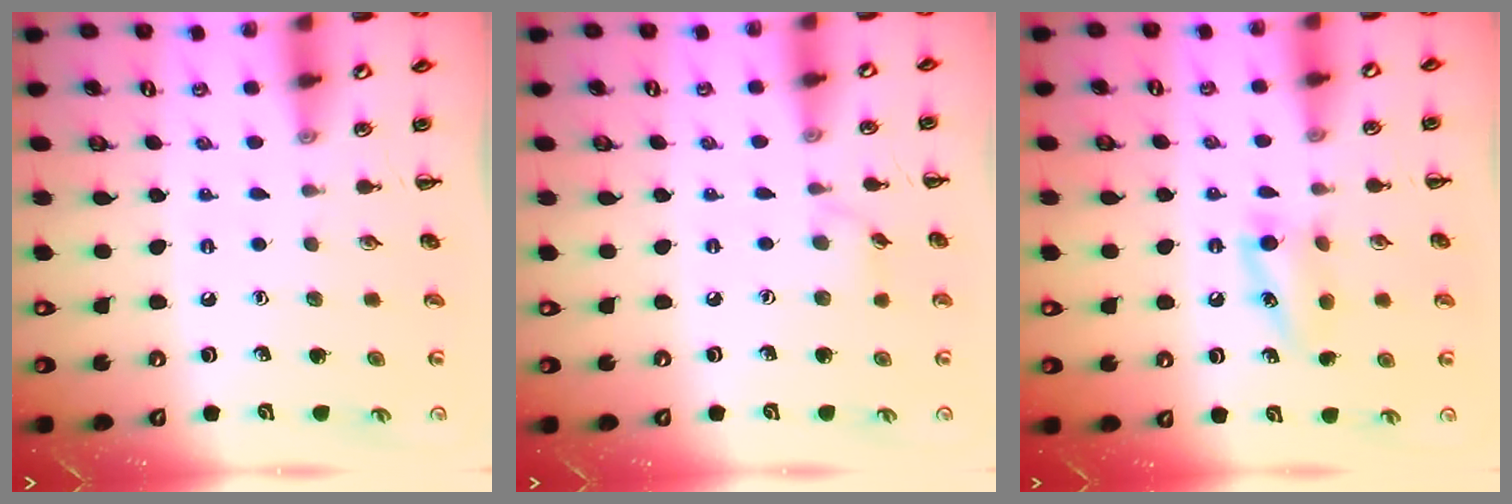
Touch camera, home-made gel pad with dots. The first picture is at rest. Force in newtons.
{"total": 3.8, "press": 3.6, "slide": 0.9}
{"total": 5.2, "press": 5.1, "slide": 1.3}